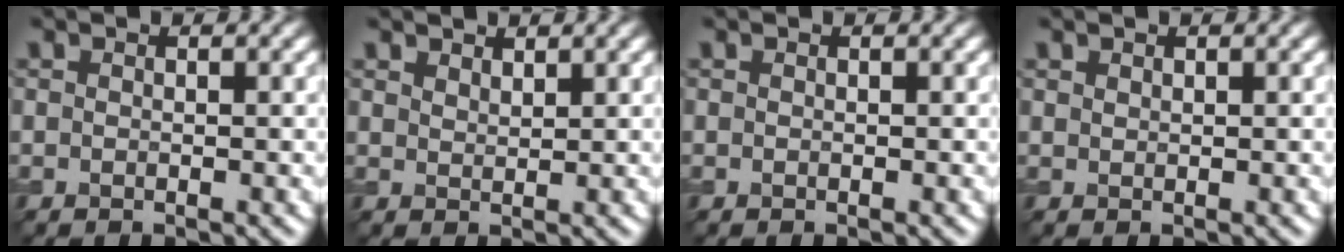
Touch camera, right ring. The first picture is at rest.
{"total": 1.5, "force": [1.4, 0.5, 0.4], "torque": [-0.011, 0.002, 0.028]}
{"total": 0.0}
{"total": 0.5, "force": [0.5, 0.2, 0.1], "torque": [-0.002, 0.000, 0.012]}